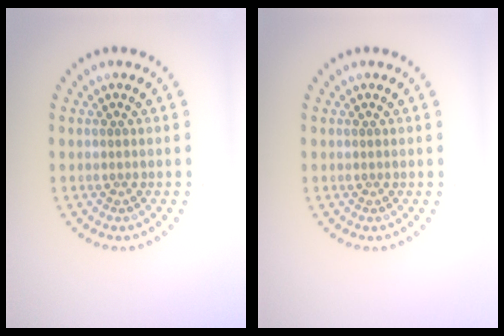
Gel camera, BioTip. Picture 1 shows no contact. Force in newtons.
{"total": 0.0}